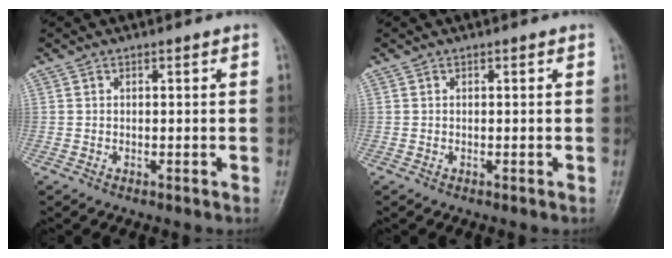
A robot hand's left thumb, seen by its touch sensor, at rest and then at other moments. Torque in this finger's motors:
{"motor_torque": [0.00, 0.00, -0.08, 0.02, 0.00]}